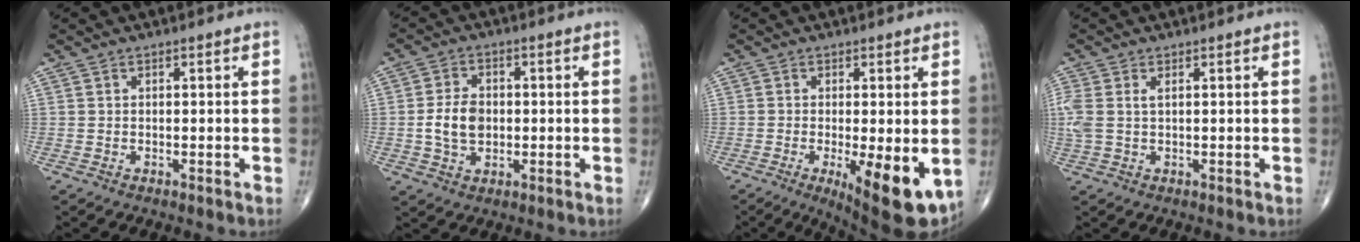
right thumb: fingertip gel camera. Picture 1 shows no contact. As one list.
[{"total": 6.8, "force": [-0.4, 4.7, 4.9], "torque": [-0.084, 0.005, -0.008]}, {"total": 12.4, "force": [-3.4, 3.8, 11.3], "torque": [-0.148, -0.022, -0.041]}, {"total": 4.3, "force": [0.8, 2.3, 3.6], "torque": [-0.113, 0.017, 0.023]}]